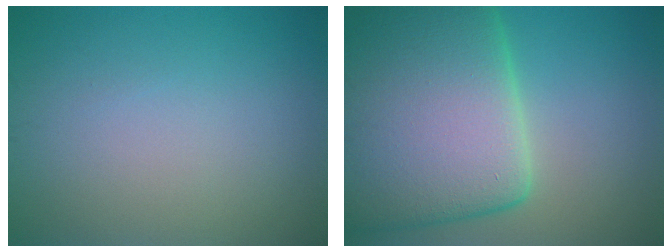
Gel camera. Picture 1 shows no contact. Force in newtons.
{"total": 16.2, "press": 16.1, "slide": 1.5}